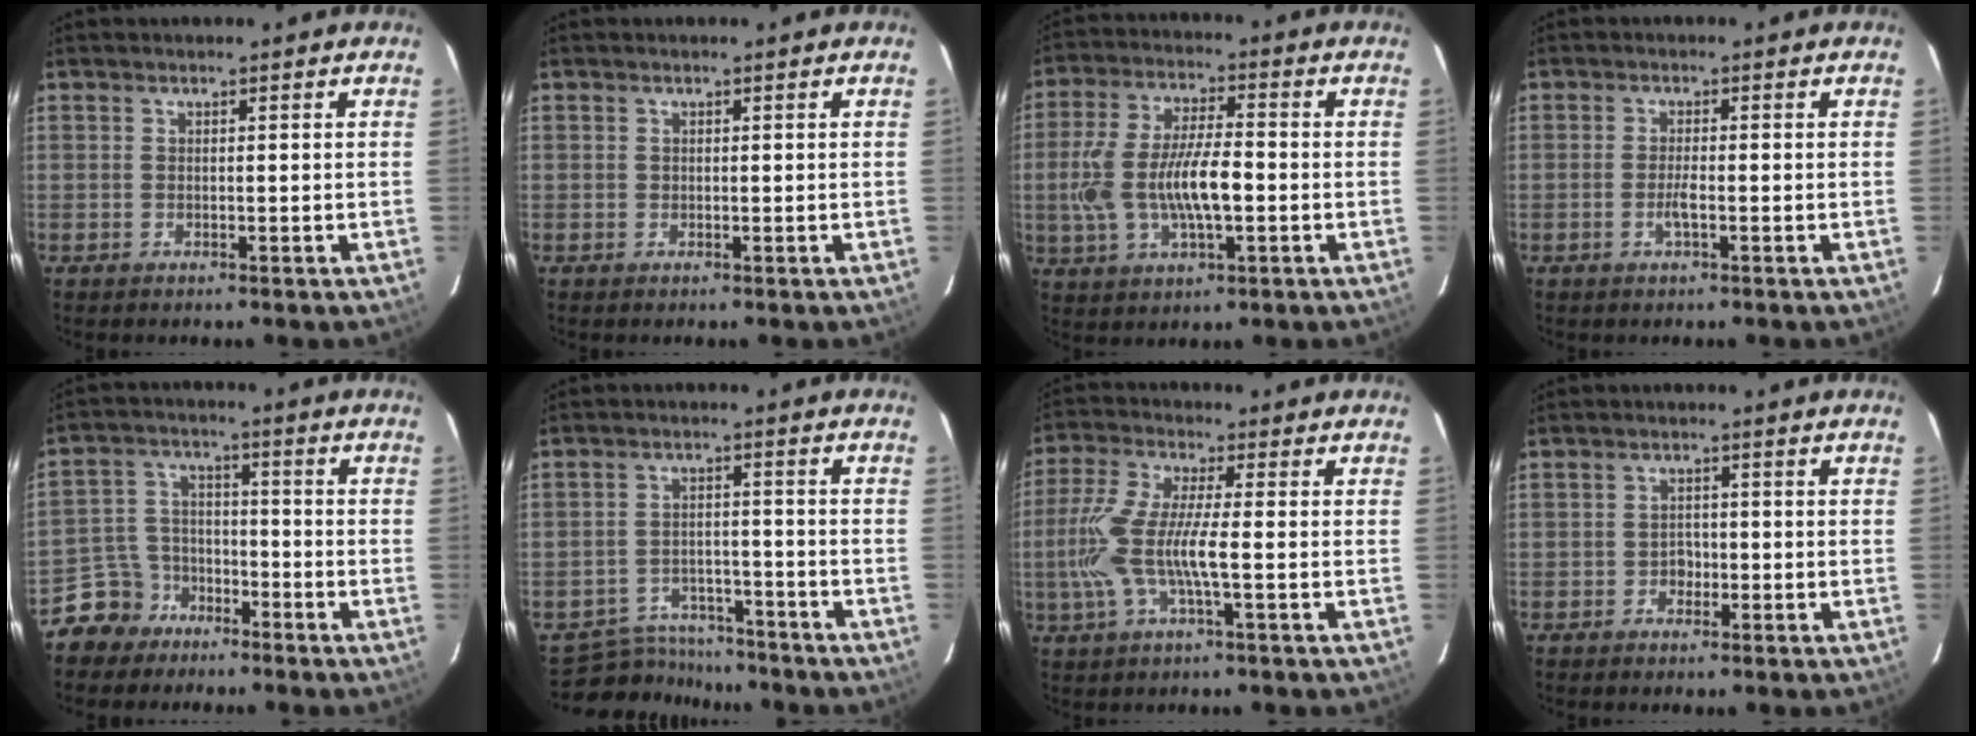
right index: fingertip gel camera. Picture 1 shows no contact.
{"total": 0.0}
{"total": 13.4, "force": [-2.0, 4.9, 12.3], "torque": [-0.250, -0.001, -0.032]}
{"total": 2.3, "force": [-0.9, 0.3, 2.1], "torque": [-0.043, -0.002, -0.017]}
{"total": 7.5, "force": [-5.4, 5.3, 0.5], "torque": [-0.026, 0.030, -0.099]}
{"total": 9.3, "force": [-8.6, 3.5, 1.0], "torque": [-0.042, 0.012, -0.126]}
{"total": 11.0, "force": [-2.1, 1.5, 10.7], "torque": [-0.230, -0.003, -0.041]}
{"total": 1.9, "force": [-1.0, 1.6, 0.4], "torque": [-0.006, 0.005, -0.015]}